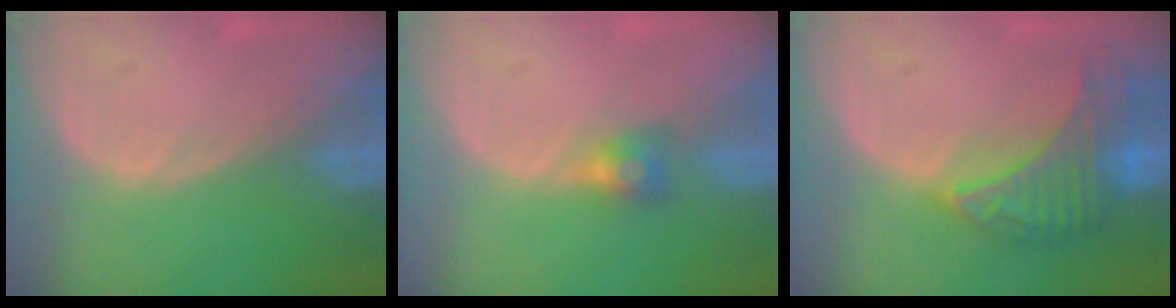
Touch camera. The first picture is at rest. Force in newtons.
{"total": 2.9, "press": 2.5, "slide": 1.5}
{"total": 7.7, "press": 7.7, "slide": 0.3}